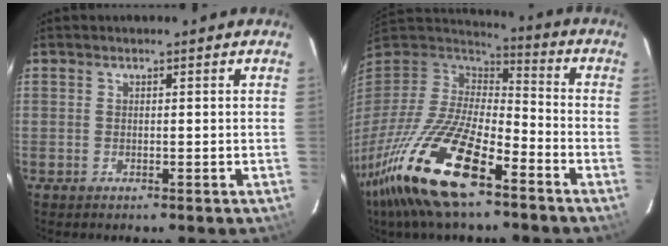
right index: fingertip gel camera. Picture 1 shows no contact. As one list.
[{"total": 24.2, "force": [-15.1, 7.8, 17.3], "torque": [-0.351, -0.050, -0.283]}]